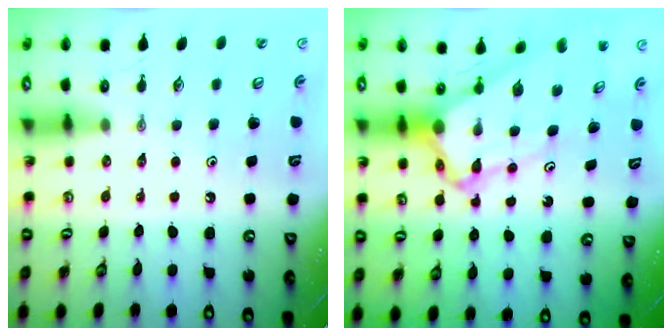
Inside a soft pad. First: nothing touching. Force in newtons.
{"total": 9.3, "press": 9.2, "slide": 1.0}